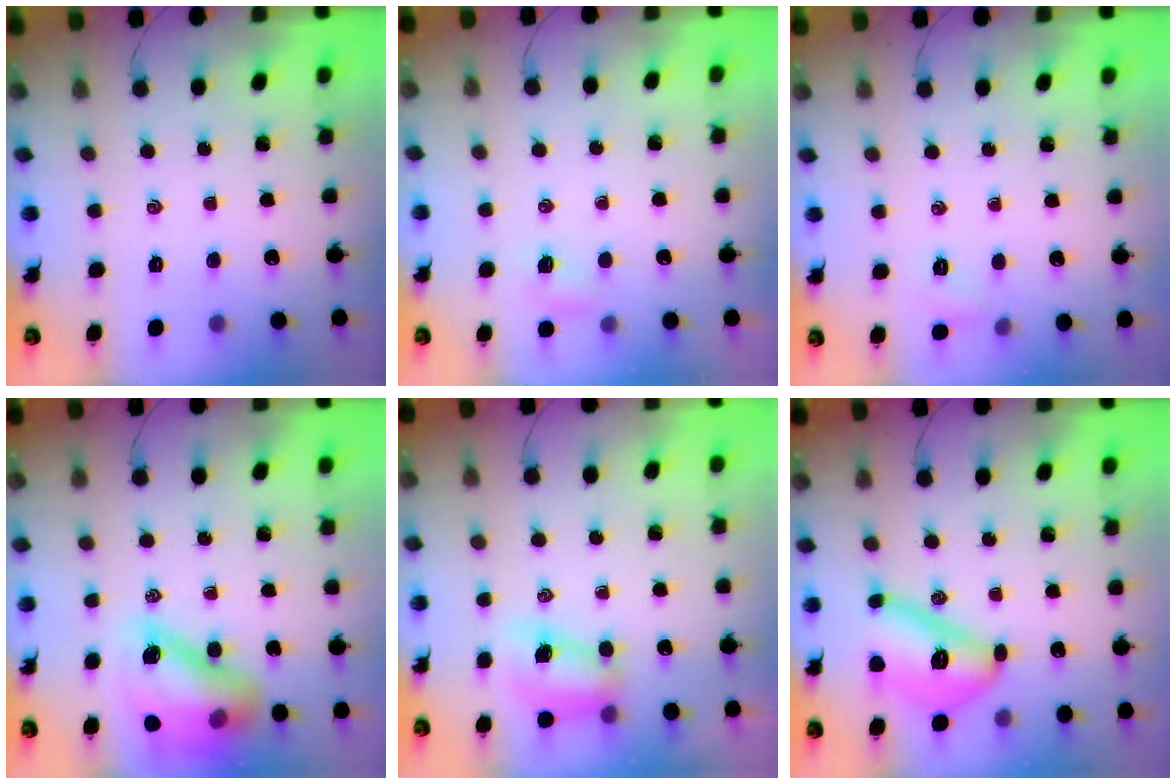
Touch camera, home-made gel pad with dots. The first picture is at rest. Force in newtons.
{"total": 4.3, "press": 4.1, "slide": 1.3}
{"total": 4.3, "press": 4.1, "slide": 1.4}
{"total": 15.5, "press": 14.9, "slide": 4.1}
{"total": 8.4, "press": 8.3, "slide": 1.2}
{"total": 14.5, "press": 14.5, "slide": 1.0}